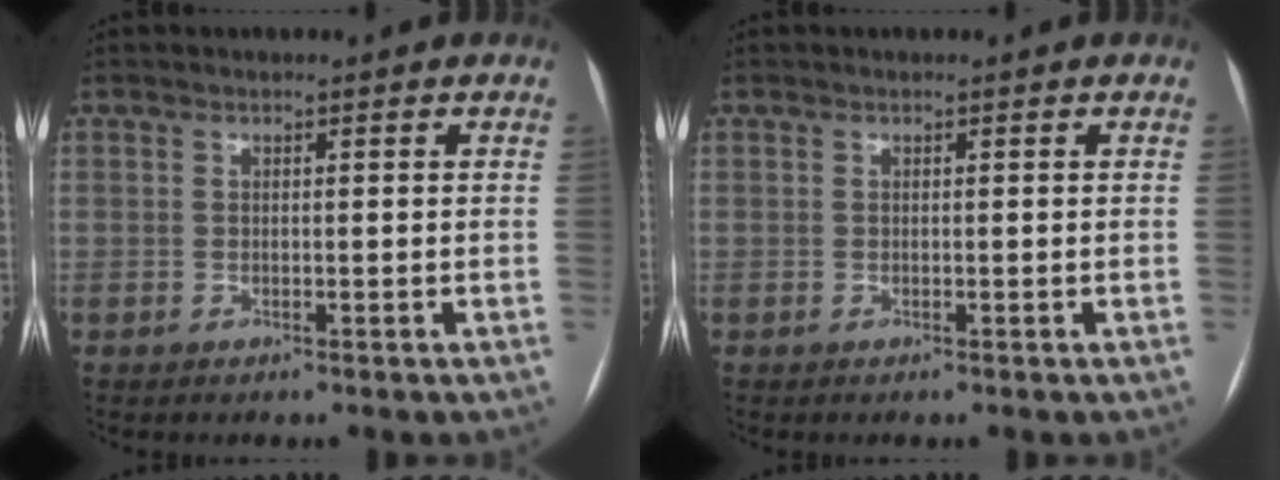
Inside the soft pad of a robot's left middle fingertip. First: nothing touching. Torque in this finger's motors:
{"motor_torque": [-0.02, 0.02, 0.00, 0.00]}